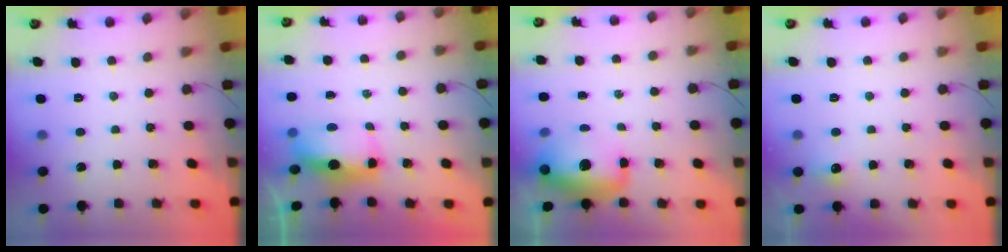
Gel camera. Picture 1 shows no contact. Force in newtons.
{"total": 7.4, "press": 7.4, "slide": 0.6}
{"total": 13.4, "press": 13.1, "slide": 3.2}
{"total": 12.6, "press": 5.2, "slide": 11.4}